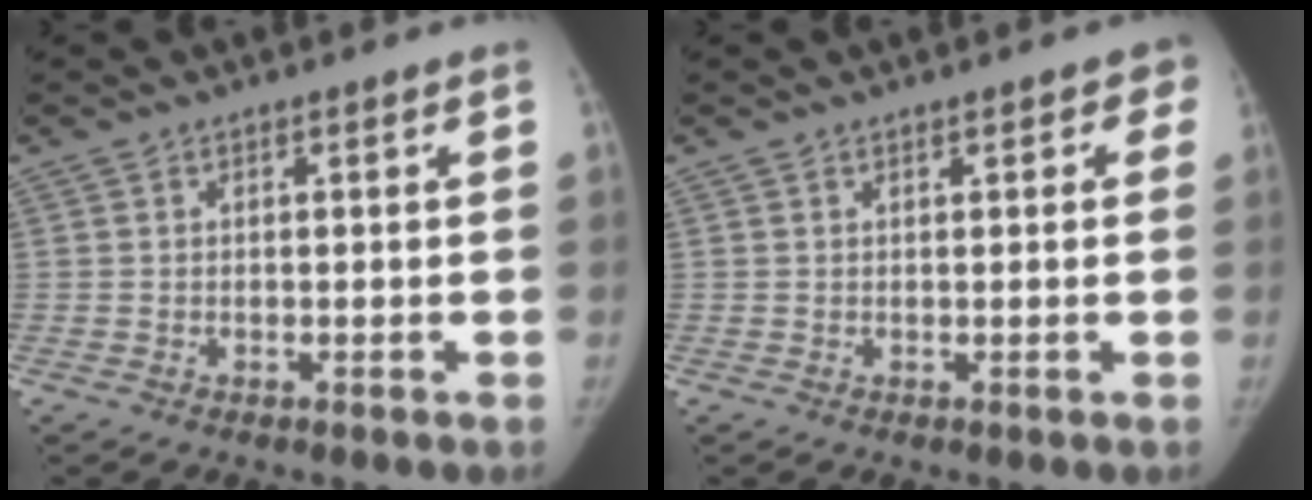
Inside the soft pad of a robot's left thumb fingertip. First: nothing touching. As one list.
[{"total": 2.7, "force": [1.4, 1.3, 1.9], "torque": [-0.003, 0.000, 0.011]}]